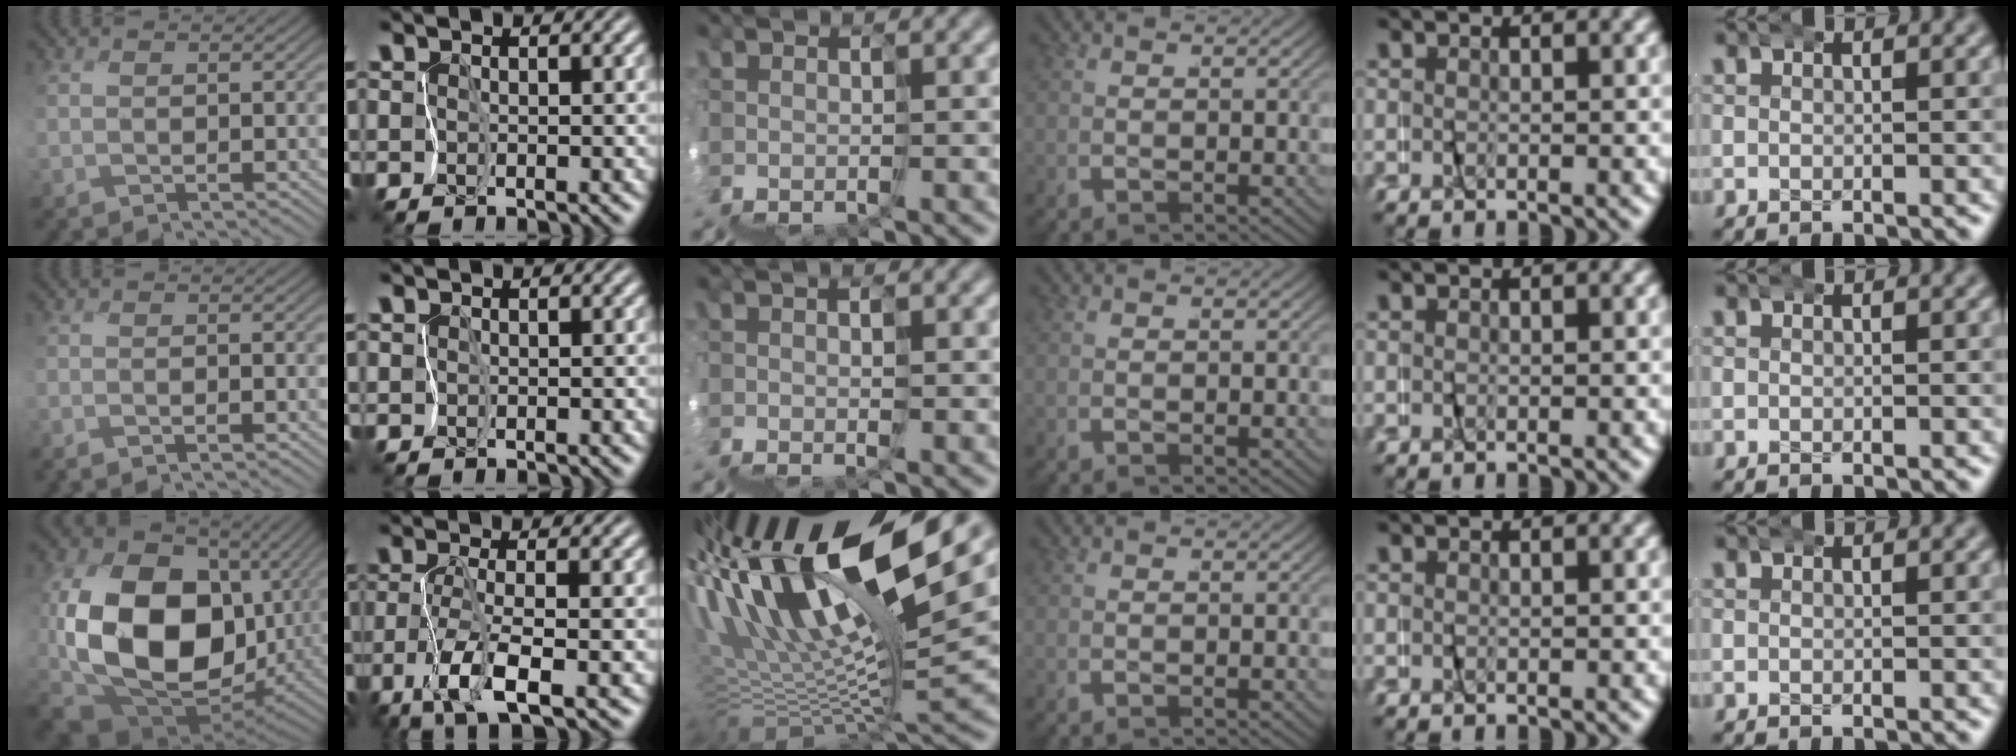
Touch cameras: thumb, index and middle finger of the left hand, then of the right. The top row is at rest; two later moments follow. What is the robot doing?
{"motion": "wrap", "object": "napkin"}